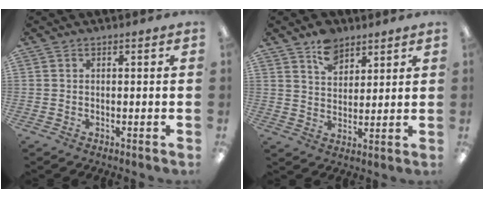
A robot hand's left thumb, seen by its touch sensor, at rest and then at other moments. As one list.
[{"total": 7.7, "force": [5.6, 4.7, 2.7], "torque": [-0.041, -0.022, 0.100]}]